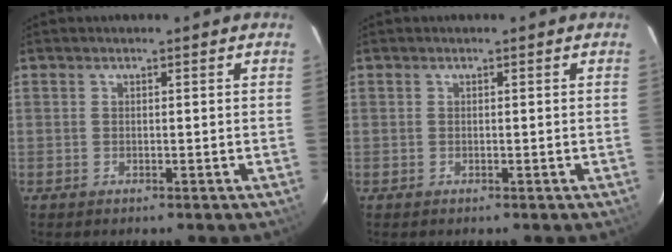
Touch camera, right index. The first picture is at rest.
{"total": 0.0}